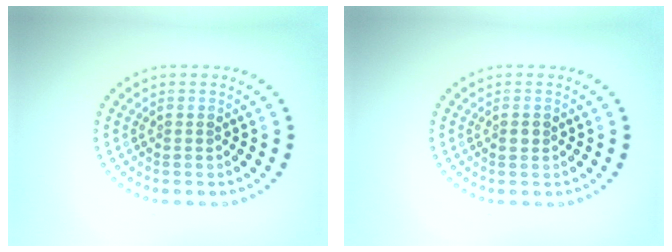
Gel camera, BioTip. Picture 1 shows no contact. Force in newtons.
{"total": 1.2, "press": 1.2, "slide": 0.1}